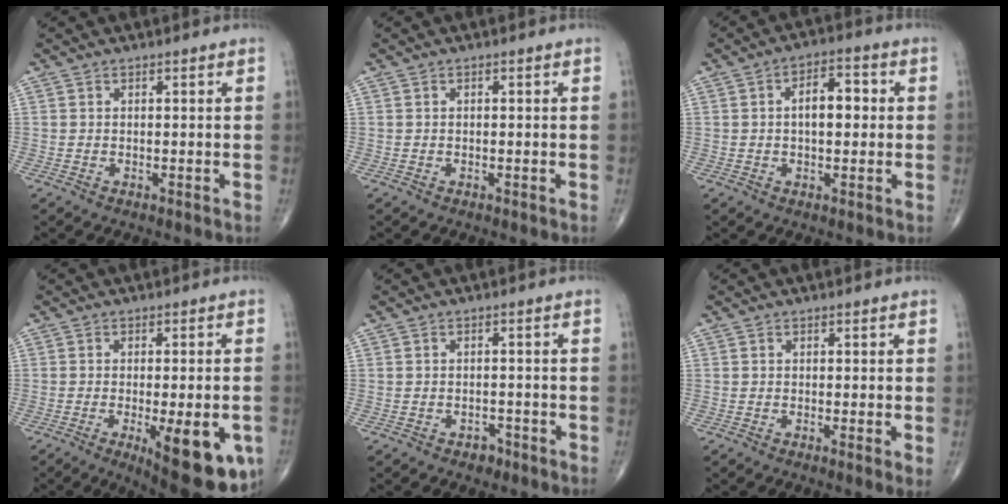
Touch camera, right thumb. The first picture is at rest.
{"total": 0.0}
{"total": 7.0, "force": [0.6, 3.7, 5.9], "torque": [-0.076, 0.017, 0.000]}
{"total": 15.9, "force": [-5.7, 5.3, 13.8], "torque": [-0.137, -0.006, -0.063]}
{"total": 1.9, "force": [-1.3, 1.2, 0.7], "torque": [-0.003, 0.007, -0.016]}
{"total": 1.9, "force": [0.0, 0.2, 1.9], "torque": [-0.033, -0.007, -0.004]}